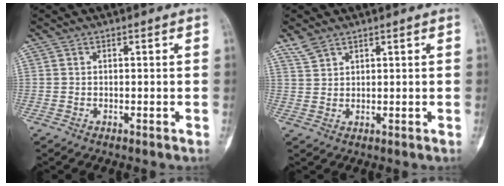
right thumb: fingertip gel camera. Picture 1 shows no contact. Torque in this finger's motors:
{"motor_torque": [-0.25, 0.25, 0.01, 0.11, 0.01]}